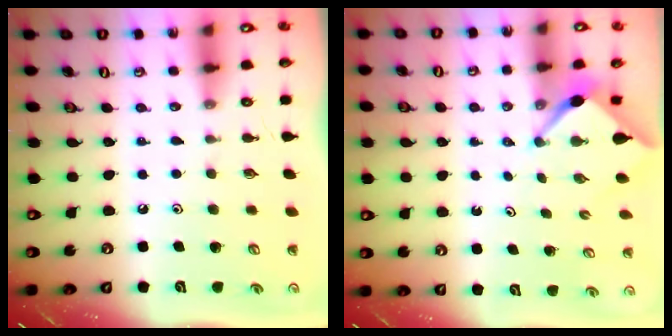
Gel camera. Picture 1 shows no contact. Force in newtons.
{"total": 2.4, "press": 2.4, "slide": 0.1}